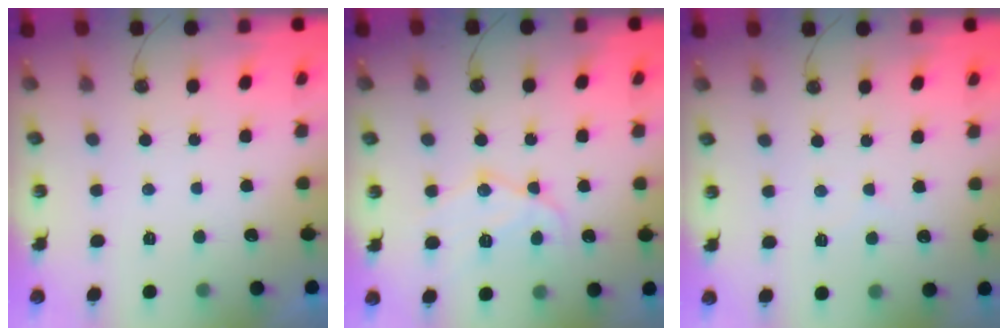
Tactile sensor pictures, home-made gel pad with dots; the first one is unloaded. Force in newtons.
{"total": 12.7, "press": 12.6, "slide": 0.9}
{"total": 2.5, "press": 2.5, "slide": 0.4}